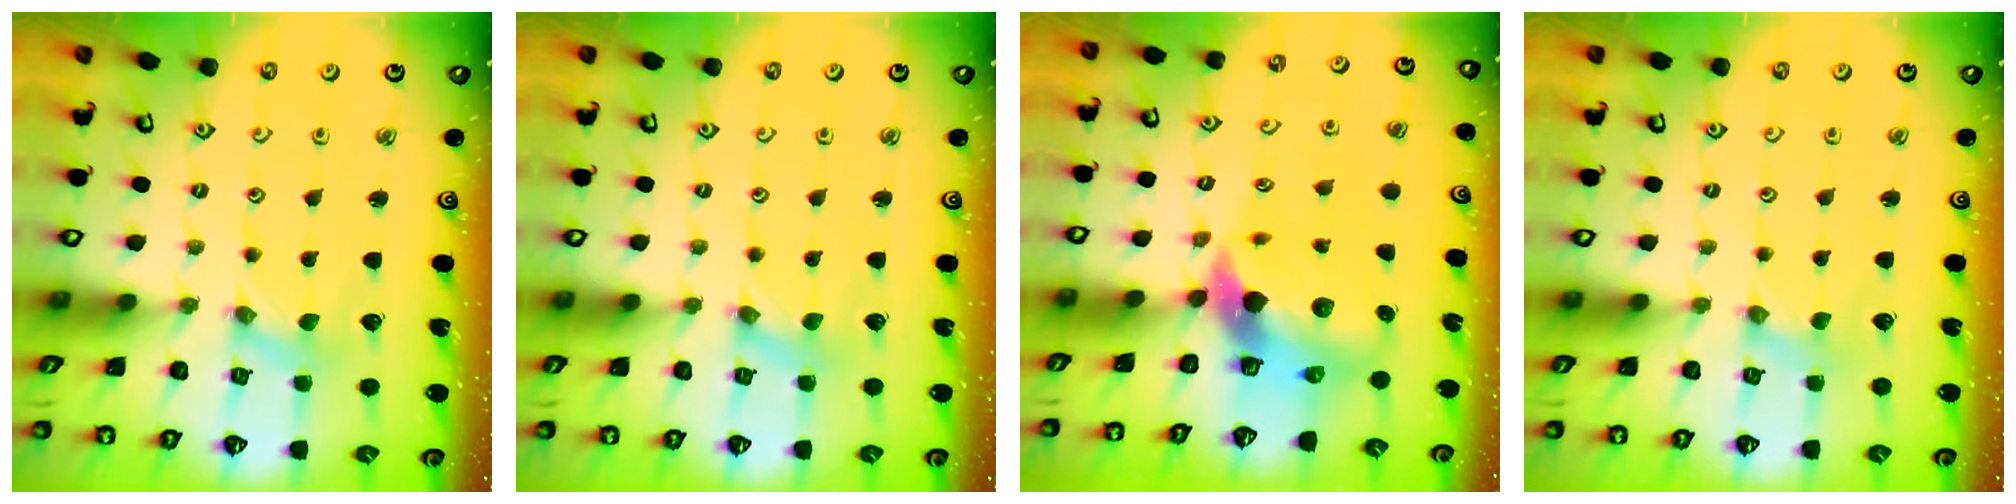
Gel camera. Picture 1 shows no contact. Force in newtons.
{"total": 1.1, "press": 1.1, "slide": 0.2}
{"total": 10.2, "press": 10.1, "slide": 1.7}
{"total": 0.0}